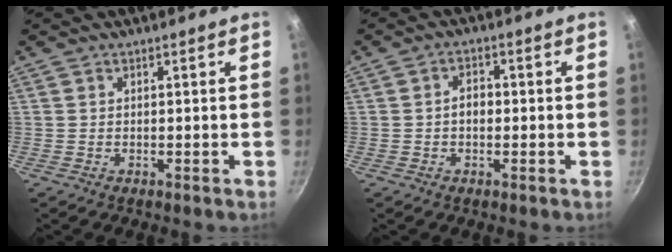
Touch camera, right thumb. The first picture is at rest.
{"total": 2.8, "force": [-0.3, 2.0, 2.0], "torque": [-0.016, 0.012, -0.006]}